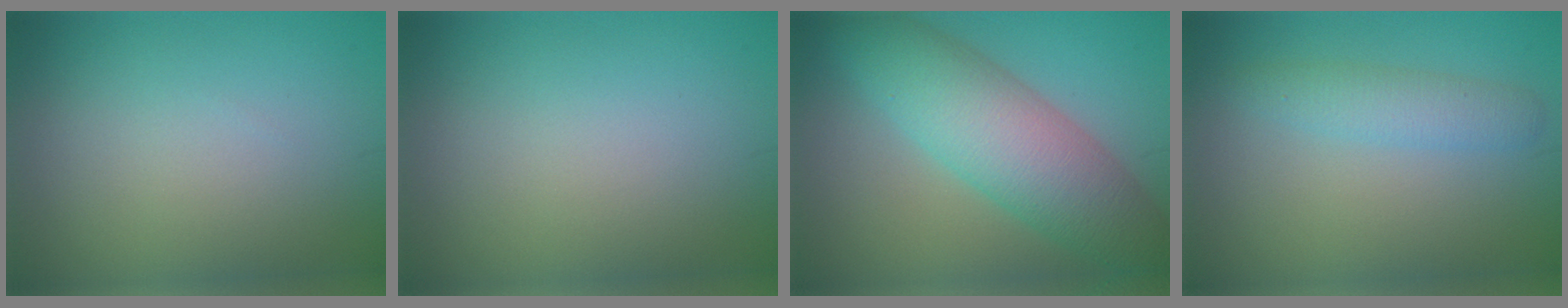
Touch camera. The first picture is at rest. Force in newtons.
{"total": 0.0}
{"total": 8.4, "press": 8.4, "slide": 0.3}
{"total": 2.5, "press": 2.5, "slide": 0.0}